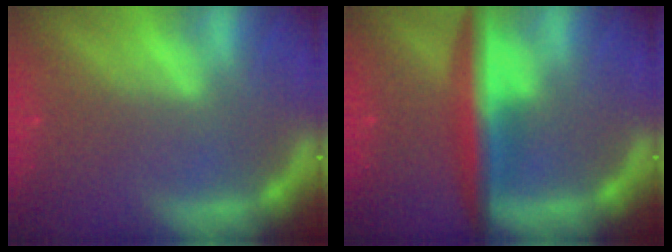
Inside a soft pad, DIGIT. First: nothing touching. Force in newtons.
{"total": 6.0}